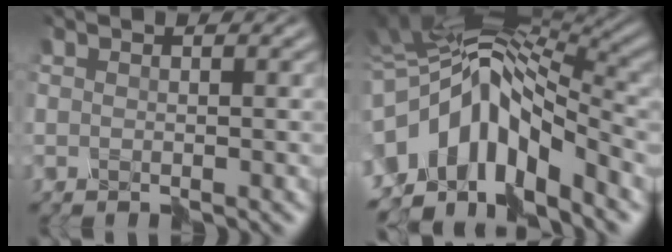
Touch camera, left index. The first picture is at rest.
{"total": 10.2, "force": [-3.2, 5.2, 8.2], "torque": [-0.142, 0.014, -0.063]}